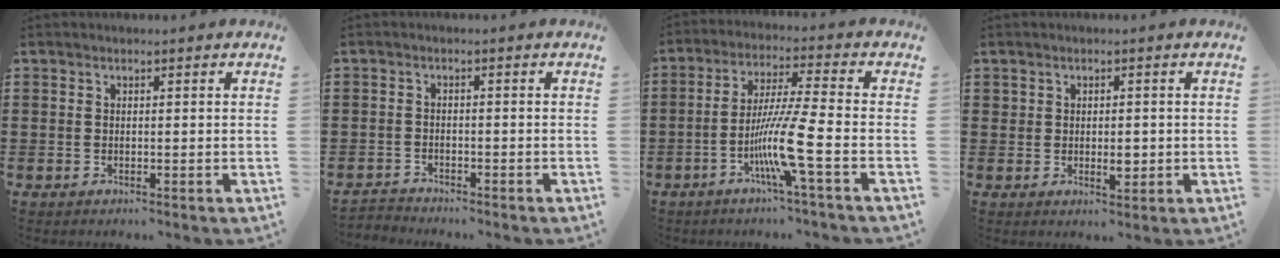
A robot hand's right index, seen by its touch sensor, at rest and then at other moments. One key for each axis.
{"total": 2.0, "fx": -1.9, "fy": 0.3, "fz": -0.3, "tx": -0.001, "ty": 0.003, "tz": -0.044}
{"total": 9.3, "fx": -3.9, "fy": -0.4, "fz": 8.4, "tx": -0.176, "ty": -0.019, "tz": -0.081}
{"total": 2.4, "fx": -0.1, "fy": 1.5, "fz": 1.8, "tx": -0.028, "ty": 0.001, "tz": -0.004}